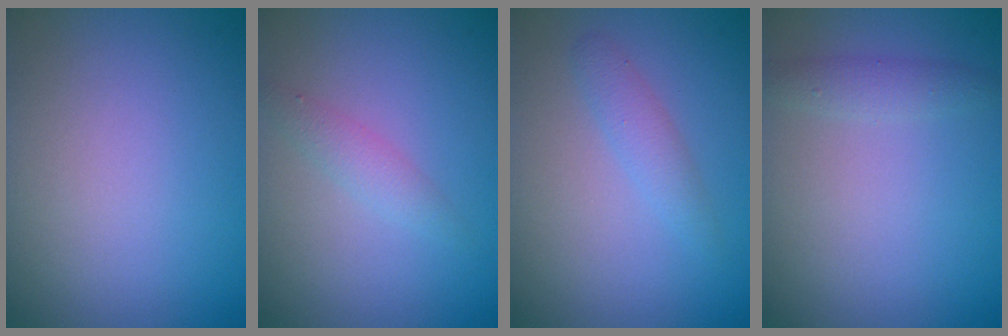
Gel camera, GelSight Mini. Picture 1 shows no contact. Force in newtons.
{"total": 1.5, "press": 1.5, "slide": 0.0}
{"total": 1.6, "press": 1.6, "slide": 0.1}
{"total": 1.4, "press": 1.4, "slide": 0.1}